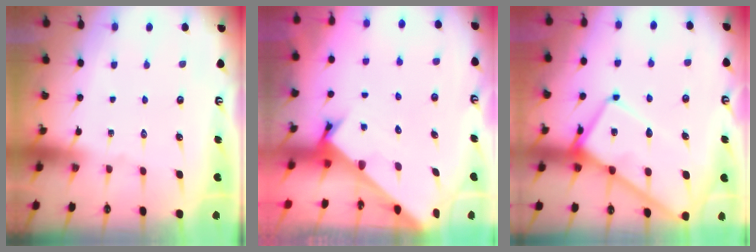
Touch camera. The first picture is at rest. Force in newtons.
{"total": 2.5, "press": 2.4, "slide": 0.2}
{"total": 13.5, "press": 13.4, "slide": 1.5}